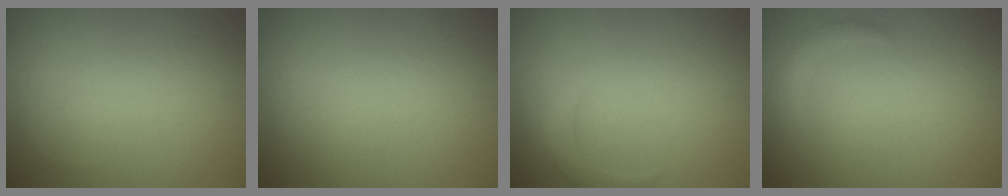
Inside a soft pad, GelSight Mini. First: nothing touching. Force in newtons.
{"total": 0.0}
{"total": 2.1, "press": 2.1, "slide": 0.2}
{"total": 1.4, "press": 1.4, "slide": 0.0}